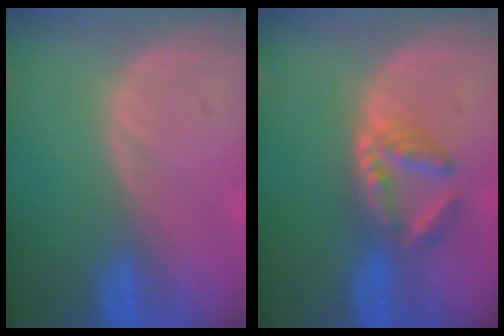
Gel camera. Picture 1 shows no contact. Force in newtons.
{"total": 5.7, "press": 5.1, "slide": 2.6}